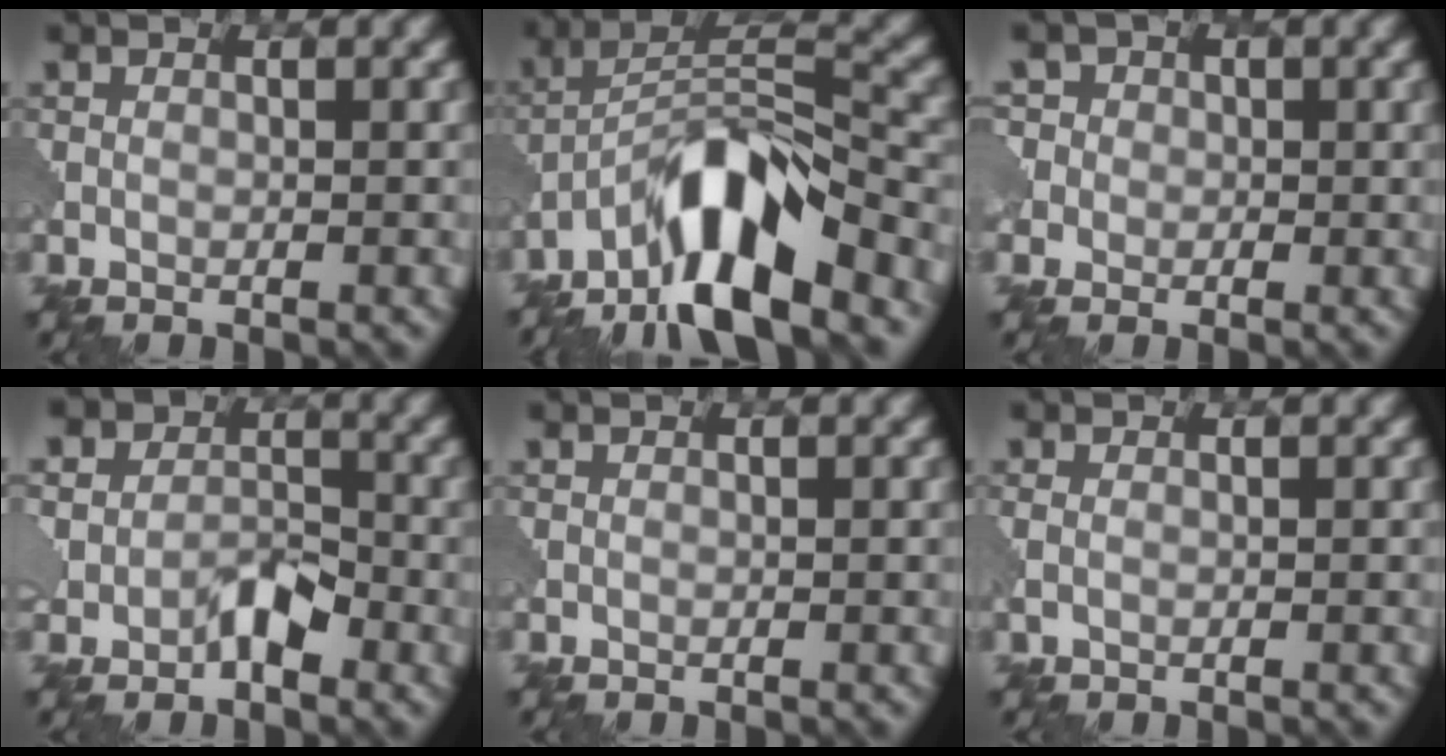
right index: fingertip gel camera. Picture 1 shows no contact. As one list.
[{"total": 9.9, "force": [-6.7, 2.5, 6.8], "torque": [-0.112, 0.013, -0.132]}, {"total": 4.8, "force": [1.2, 4.3, 1.9], "torque": [-0.029, 0.029, -0.006]}, {"total": 4.5, "force": [-1.0, 3.4, 2.7], "torque": [-0.033, 0.000, -0.027]}, {"total": 0.0}, {"total": 0.8, "force": [0.1, 0.5, 0.7], "torque": [-0.017, -0.004, 0.001]}]